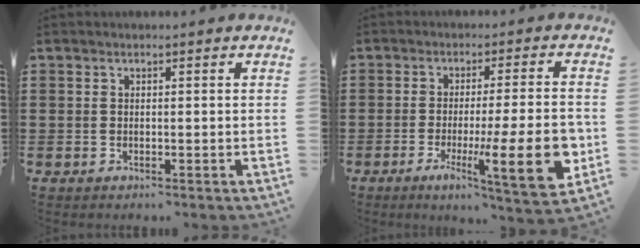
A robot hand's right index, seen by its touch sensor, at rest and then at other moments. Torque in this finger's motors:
{"motor_torque": [2.01, -0.13, 1.05, 0.21]}